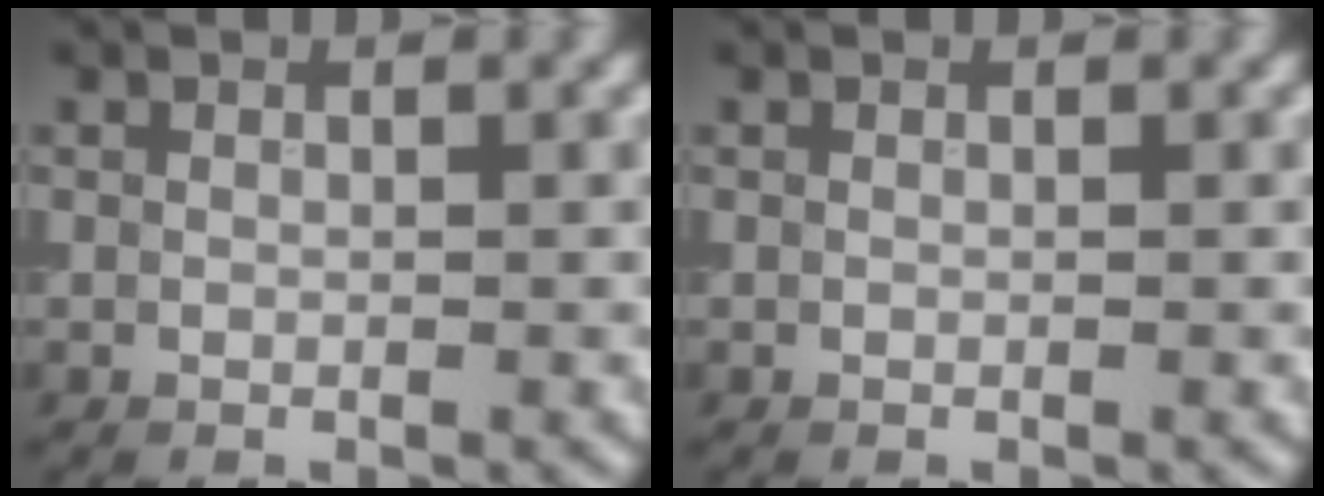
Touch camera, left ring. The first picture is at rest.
{"total": 0.0}